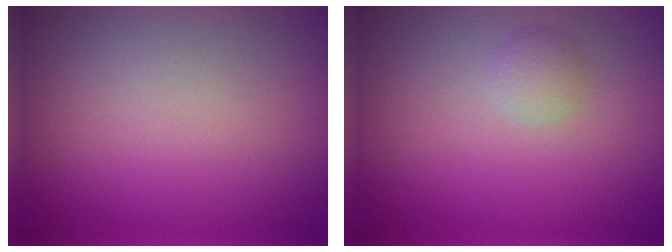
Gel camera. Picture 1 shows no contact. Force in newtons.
{"total": 1.4, "press": 1.4, "slide": 0.0}